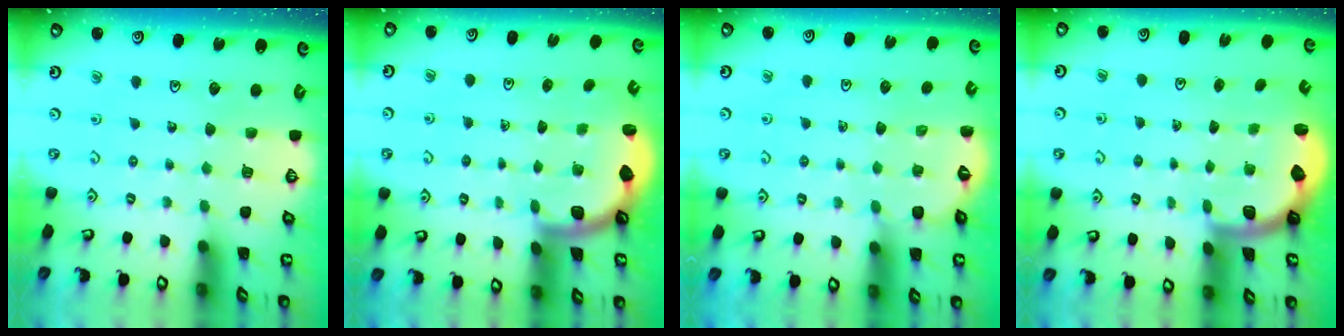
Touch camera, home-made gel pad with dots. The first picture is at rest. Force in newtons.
{"total": 1.8, "press": 1.8, "slide": 0.1}
{"total": 3.4, "press": 3.3, "slide": 0.7}
{"total": 1.9, "press": 1.8, "slide": 0.5}